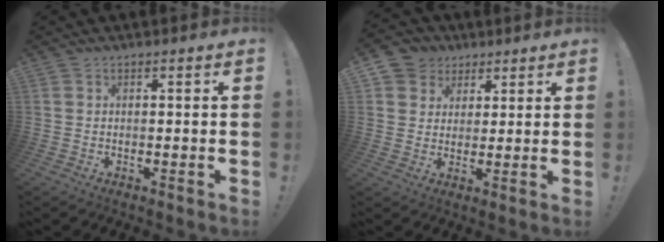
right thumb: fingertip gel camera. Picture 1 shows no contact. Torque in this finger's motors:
{"motor_torque": [0.00, 0.00, -0.04, 0.06, 0.03]}